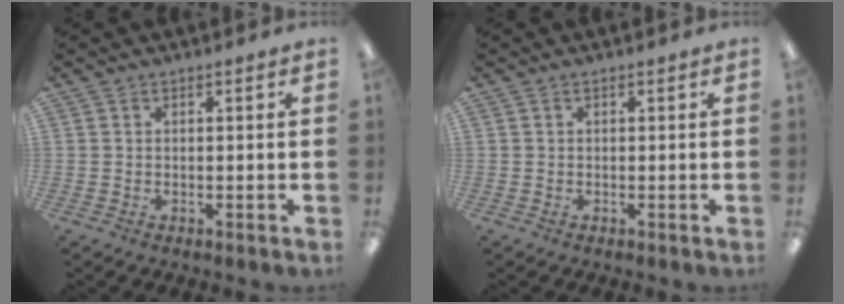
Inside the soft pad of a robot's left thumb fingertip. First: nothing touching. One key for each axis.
{"total": 0.0}